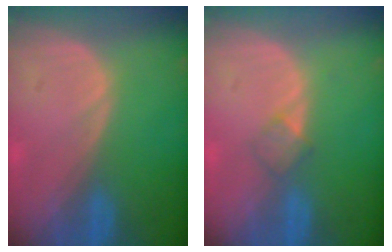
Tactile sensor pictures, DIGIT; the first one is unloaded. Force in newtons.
{"total": 2.0, "press": 2.0, "slide": 0.2}